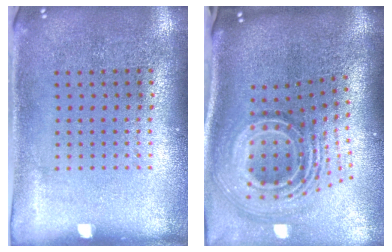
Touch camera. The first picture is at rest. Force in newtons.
{"total": 2.9, "press": 1.8, "slide": 2.3}